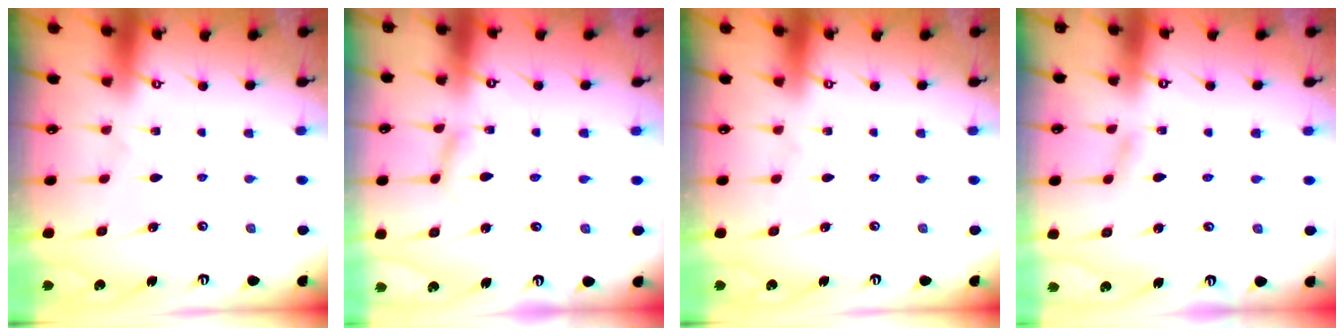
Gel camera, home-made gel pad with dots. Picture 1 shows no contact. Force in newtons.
{"total": 2.2, "press": 2.2, "slide": 0.3}
{"total": 0.0}
{"total": 2.4, "press": 2.4, "slide": 0.3}